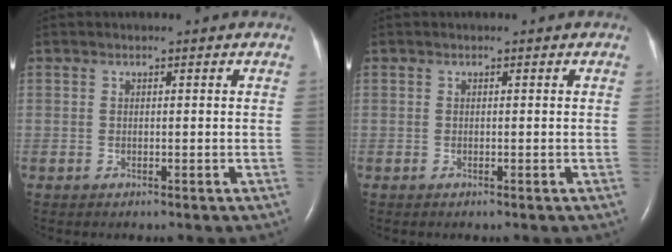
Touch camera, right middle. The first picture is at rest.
{"total": 0.0}